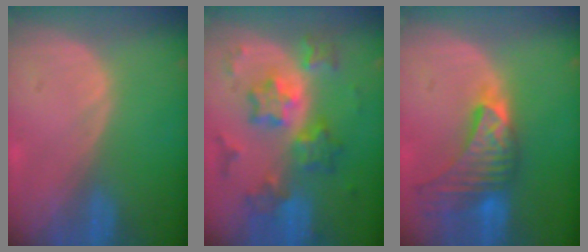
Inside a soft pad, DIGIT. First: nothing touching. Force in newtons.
{"total": 9.4, "press": 9.4, "slide": 0.8}
{"total": 8.9, "press": 8.4, "slide": 3.0}